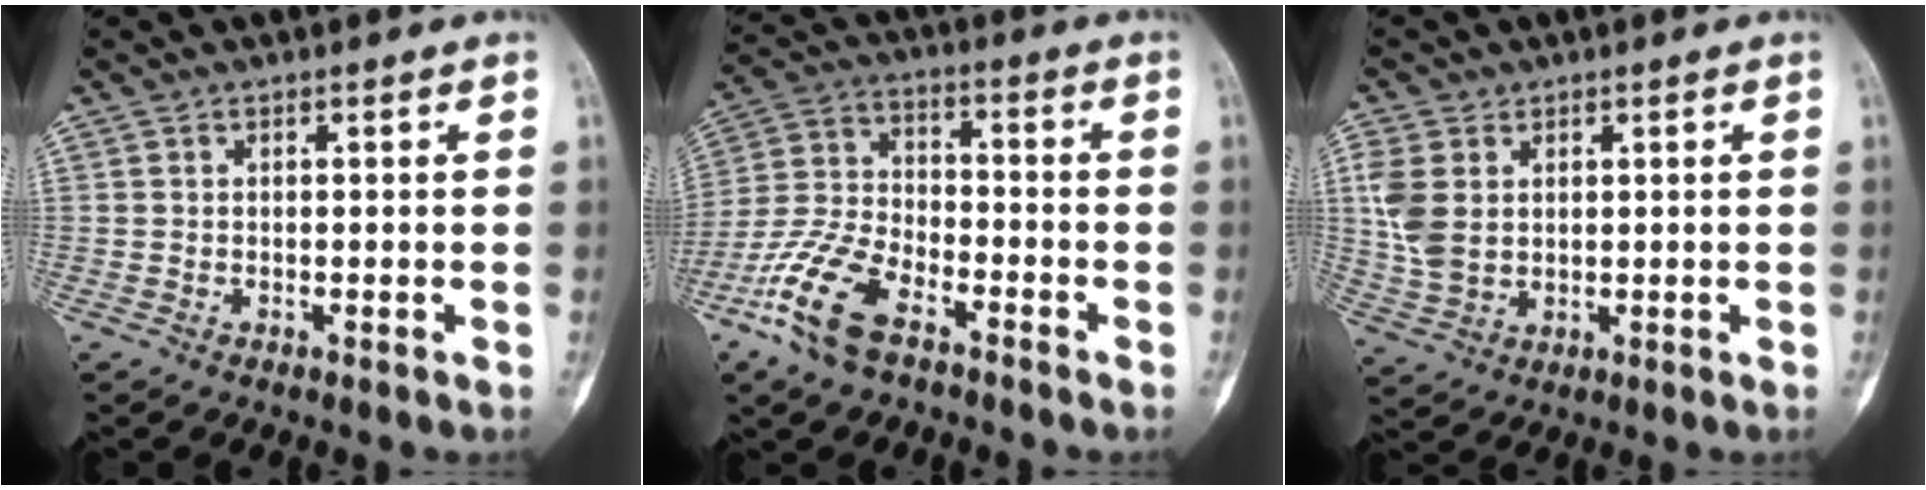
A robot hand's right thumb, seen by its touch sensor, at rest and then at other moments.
{"total": 13.1, "force": [-7.8, 6.2, 8.5], "torque": [-0.183, 0.034, -0.160]}
{"total": 7.8, "force": [1.9, 5.7, 5.0], "torque": [-0.105, -0.007, 0.046]}